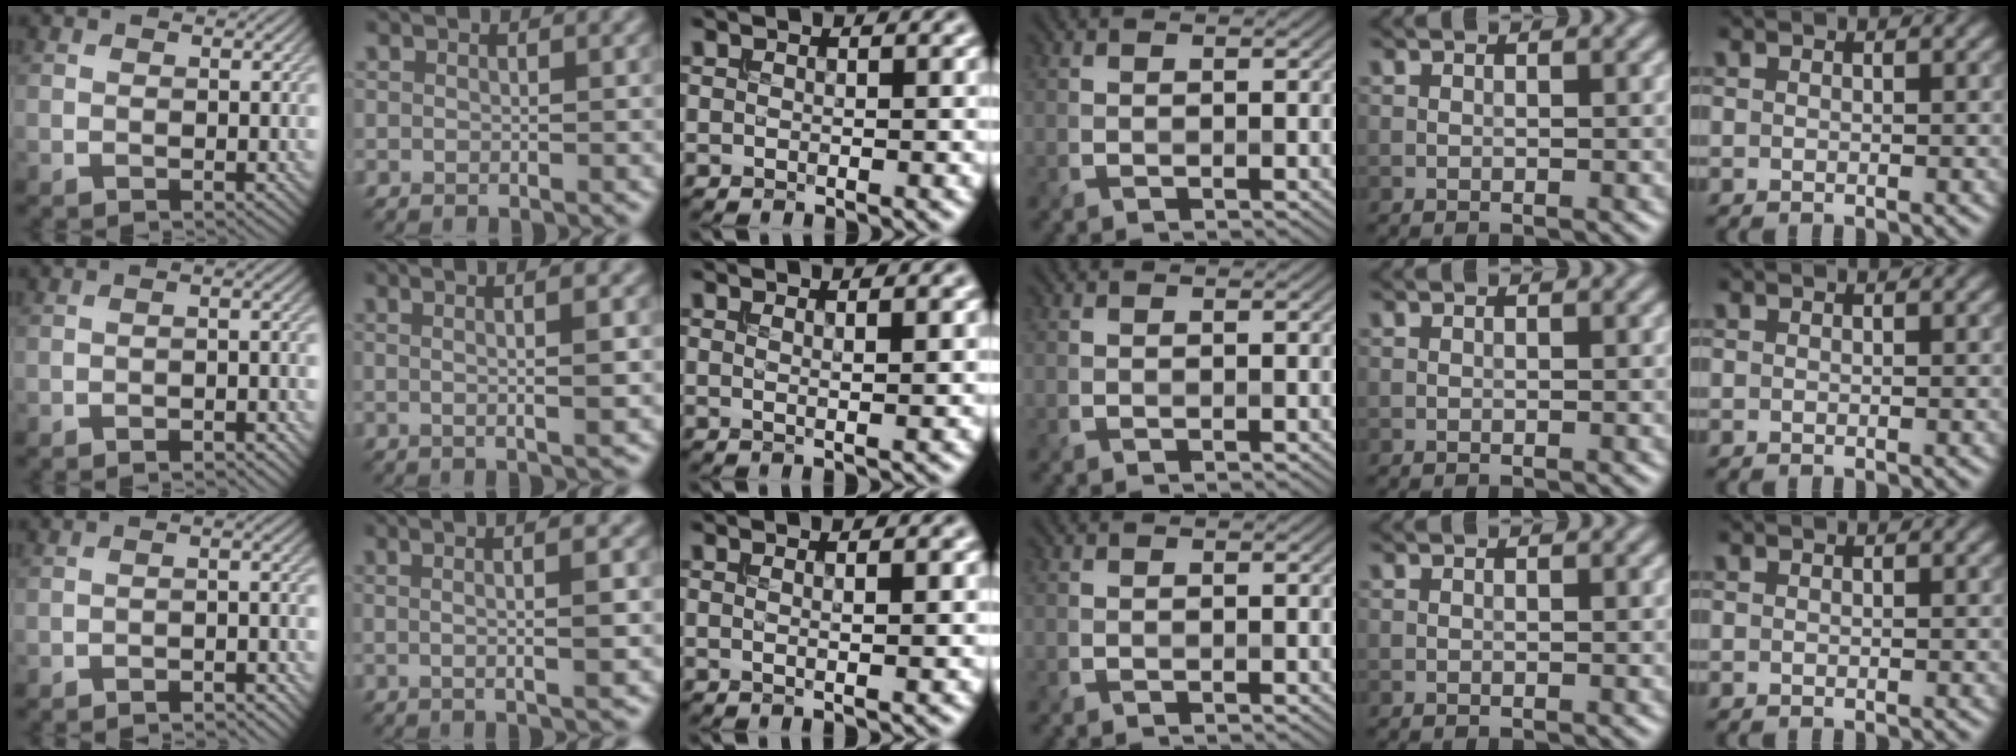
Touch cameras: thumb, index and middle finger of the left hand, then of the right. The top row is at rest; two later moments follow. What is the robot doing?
{"motion": "insert", "object": "bucket"}